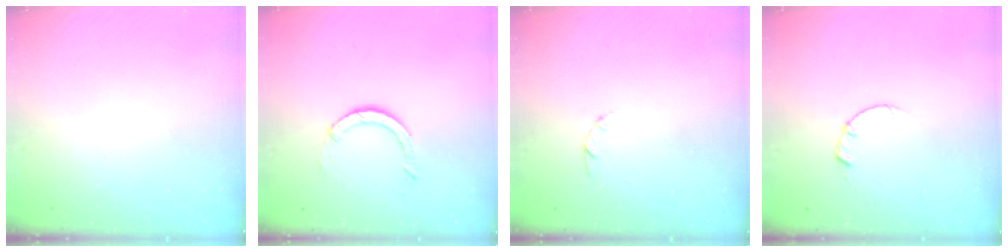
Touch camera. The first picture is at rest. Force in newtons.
{"total": 3.8, "press": 3.8, "slide": 0.4}
{"total": 1.4, "press": 1.4, "slide": 0.3}
{"total": 1.5, "press": 1.5, "slide": 0.3}